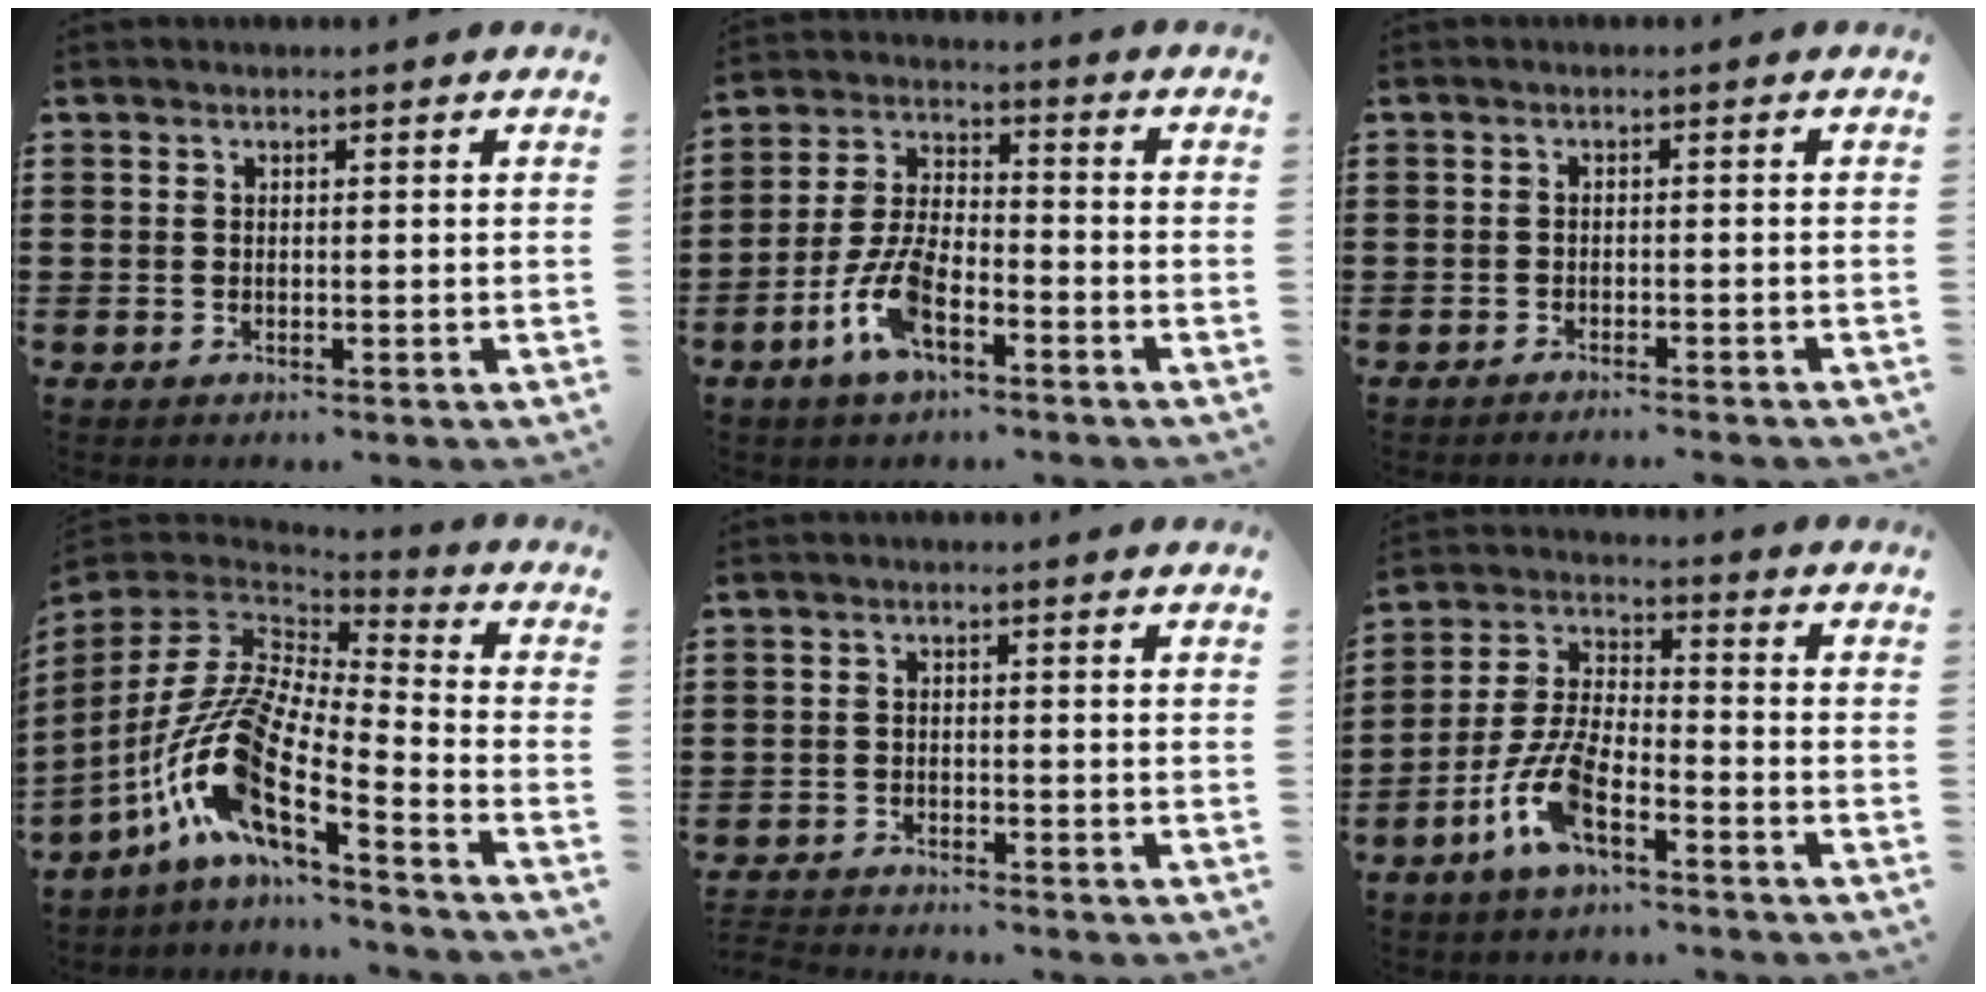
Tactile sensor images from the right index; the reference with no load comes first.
{"total": 8.4, "force": [-4.6, 3.2, 6.3], "torque": [-0.156, -0.005, -0.092]}
{"total": 1.6, "force": [-1.5, -0.4, 0.1], "torque": [-0.003, 0.002, -0.031]}
{"total": 13.3, "force": [-6.6, 3.5, 11.0], "torque": [-0.254, -0.017, -0.141]}
{"total": 2.2, "force": [-2.2, 0.0, -0.3], "torque": [0.000, 0.002, -0.049]}
{"total": 8.7, "force": [-5.2, 2.8, 6.4], "torque": [-0.157, -0.005, -0.104]}